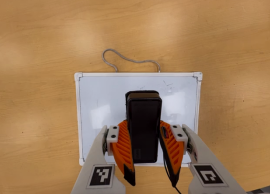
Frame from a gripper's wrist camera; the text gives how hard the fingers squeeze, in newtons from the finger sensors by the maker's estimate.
{"total": 7.7, "left": 6.5, "right": 9.0}